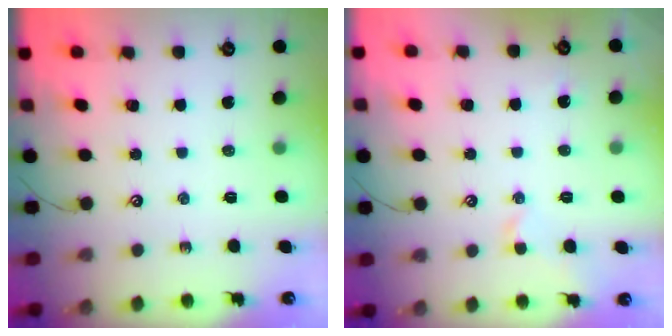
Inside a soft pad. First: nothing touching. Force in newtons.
{"total": 0.9, "press": 0.8, "slide": 0.3}